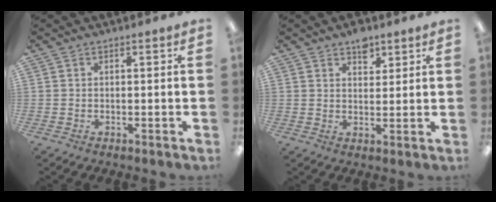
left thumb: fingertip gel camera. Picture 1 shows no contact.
{"total": 5.1, "force": [3.6, 3.0, 2.2], "torque": [-0.011, -0.018, 0.059]}